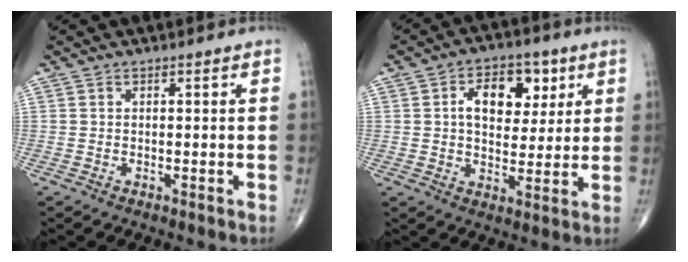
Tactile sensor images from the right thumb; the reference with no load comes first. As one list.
[{"total": 11.4, "force": [3.5, 7.2, 8.2], "torque": [-0.085, -0.004, 0.054]}]